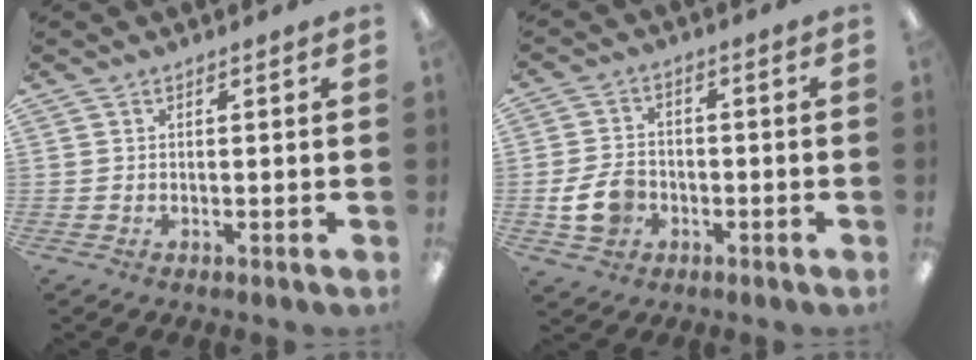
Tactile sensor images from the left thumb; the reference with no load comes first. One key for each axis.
{"total": 7.8, "fx": -2.4, "fy": 5.9, "fz": 4.6, "tx": -0.094, "ty": 0.011, "tz": -0.042}